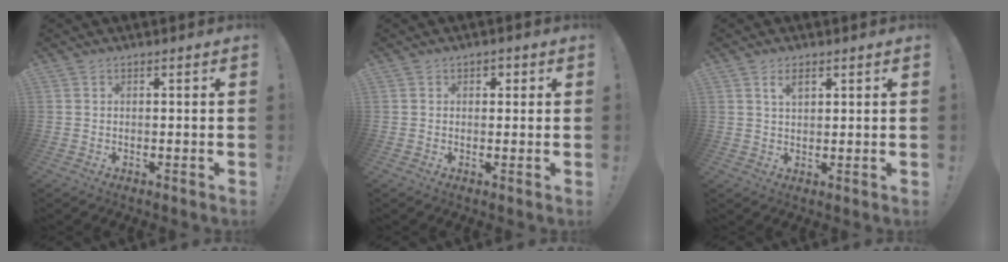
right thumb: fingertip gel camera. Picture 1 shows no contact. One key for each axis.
{"total": 1.5, "fx": 0.1, "fy": 1.4, "fz": 0.6, "tx": -0.002, "ty": 0.002, "tz": -0.001}
{"total": 3.6, "fx": 1.8, "fy": 1.6, "fz": 2.7, "tx": -0.041, "ty": -0.004, "tz": 0.029}